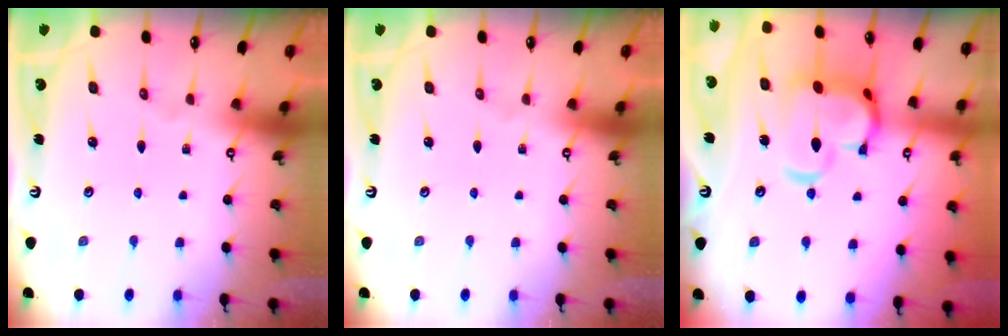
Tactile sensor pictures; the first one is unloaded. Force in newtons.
{"total": 0.0}
{"total": 9.5, "press": 9.4, "slide": 1.2}